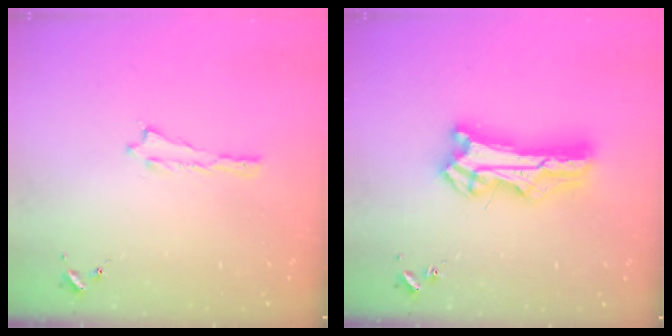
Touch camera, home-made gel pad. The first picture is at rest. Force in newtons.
{"total": 12.0, "press": 11.9, "slide": 0.9}